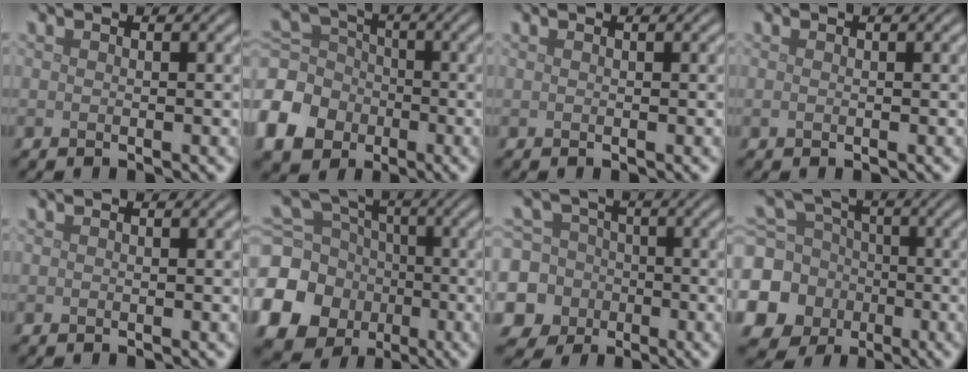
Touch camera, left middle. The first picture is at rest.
{"total": 8.2, "force": [-3.2, 6.7, 3.5], "torque": [-0.105, -0.007, -0.081]}
{"total": 0.0}
{"total": 0.0}
{"total": 0.0}
{"total": 15.5, "force": [-4.8, 13.9, 4.8], "torque": [-0.153, -0.047, -0.105]}
{"total": 11.0, "force": [-3.0, 10.3, 2.4], "torque": [-0.084, -0.008, -0.071]}
{"total": 12.5, "force": [-3.5, 11.5, 3.5], "torque": [-0.121, -0.038, -0.084]}